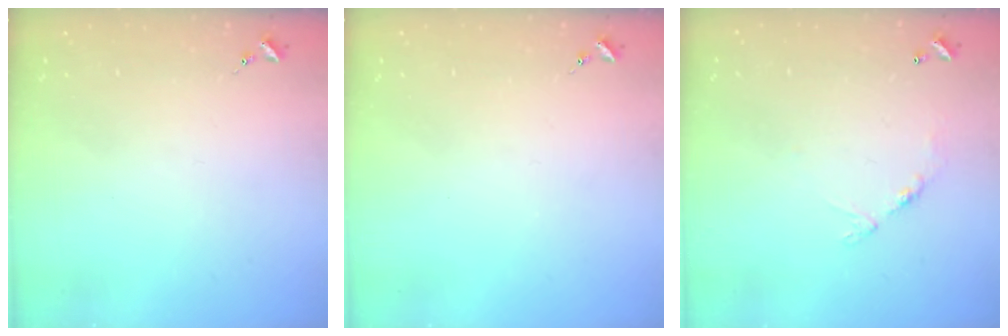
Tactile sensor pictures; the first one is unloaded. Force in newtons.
{"total": 0.0}
{"total": 5.9, "press": 5.9, "slide": 0.4}